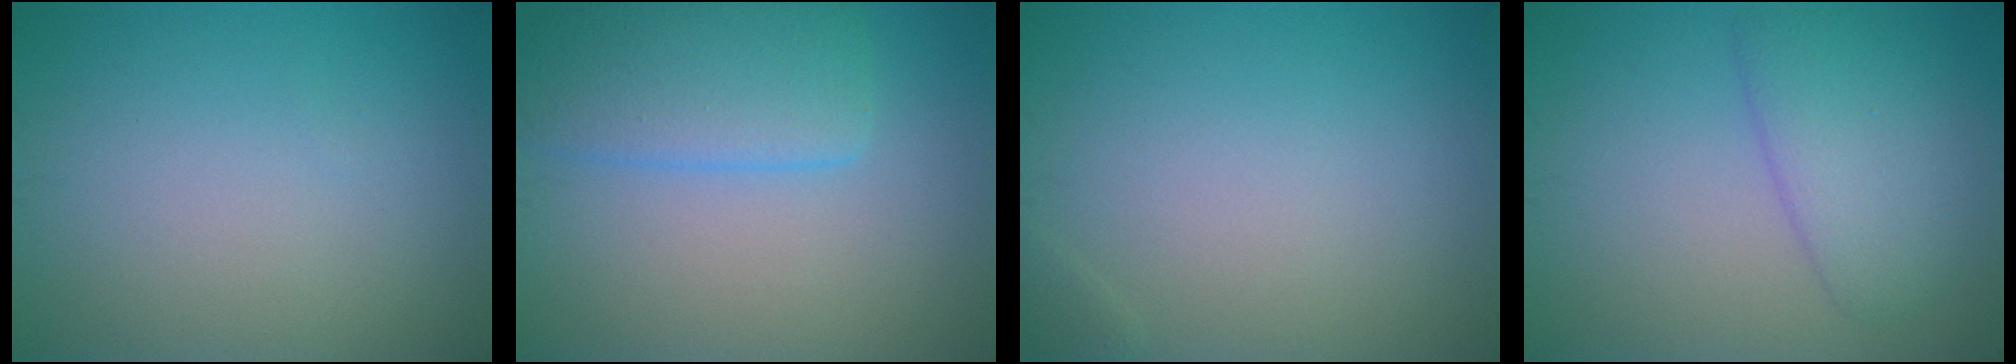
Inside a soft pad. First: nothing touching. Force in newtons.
{"total": 4.9, "press": 4.9, "slide": 0.3}
{"total": 0.6, "press": 0.5, "slide": 0.1}
{"total": 4.3, "press": 4.3, "slide": 0.3}